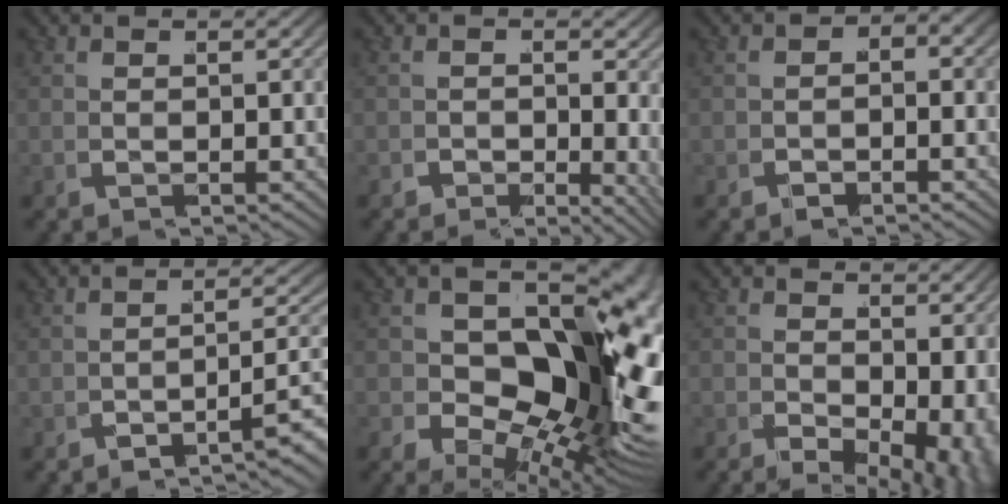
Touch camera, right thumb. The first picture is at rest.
{"total": 2.4, "force": [-1.0, 1.3, 1.8], "torque": [-0.025, -0.023, -0.014]}
{"total": 1.7, "force": [-1.4, 0.9, 0.4], "torque": [-0.014, -0.013, -0.024]}
{"total": 4.8, "force": [-3.1, 1.3, 3.4], "torque": [-0.046, -0.002, -0.050]}
{"total": 19.1, "force": [-1.5, 11.8, 14.9], "torque": [-0.250, -0.078, 0.008]}
{"total": 6.4, "force": [-1.5, 4.0, 4.8], "torque": [-0.082, -0.043, -0.005]}